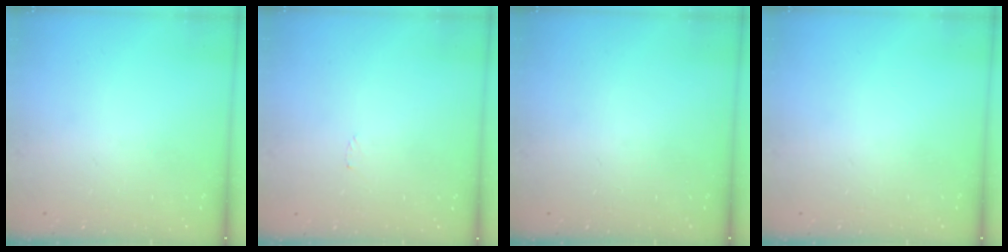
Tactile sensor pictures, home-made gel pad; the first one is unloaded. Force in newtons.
{"total": 2.3, "press": 2.3, "slide": 0.2}
{"total": 0.0}
{"total": 0.0}